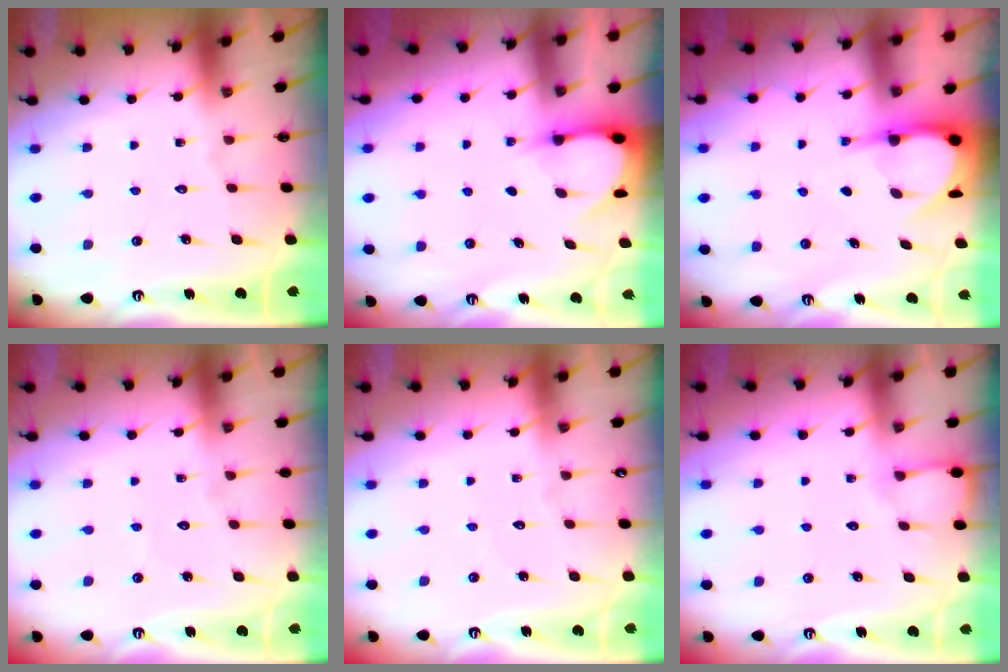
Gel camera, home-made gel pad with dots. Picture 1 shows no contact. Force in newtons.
{"total": 3.2, "press": 3.2, "slide": 0.4}
{"total": 4.8, "press": 4.8, "slide": 0.3}
{"total": 2.9, "press": 2.9, "slide": 0.3}
{"total": 2.1, "press": 2.1, "slide": 0.1}
{"total": 3.5, "press": 3.5, "slide": 0.5}